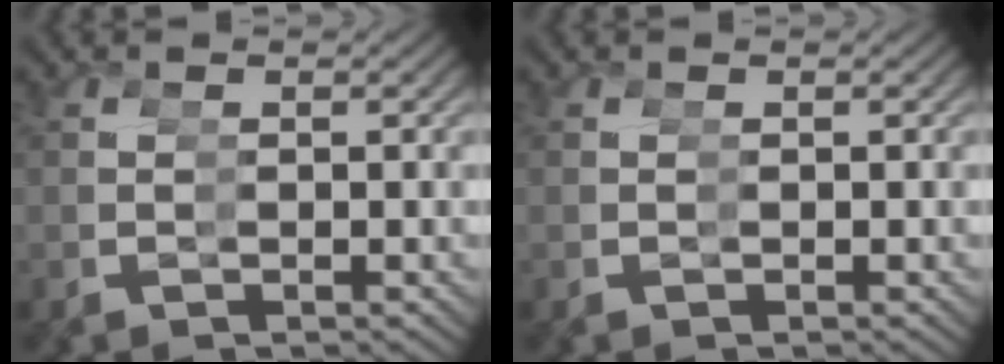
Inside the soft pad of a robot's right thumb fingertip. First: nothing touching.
{"total": 0.0}